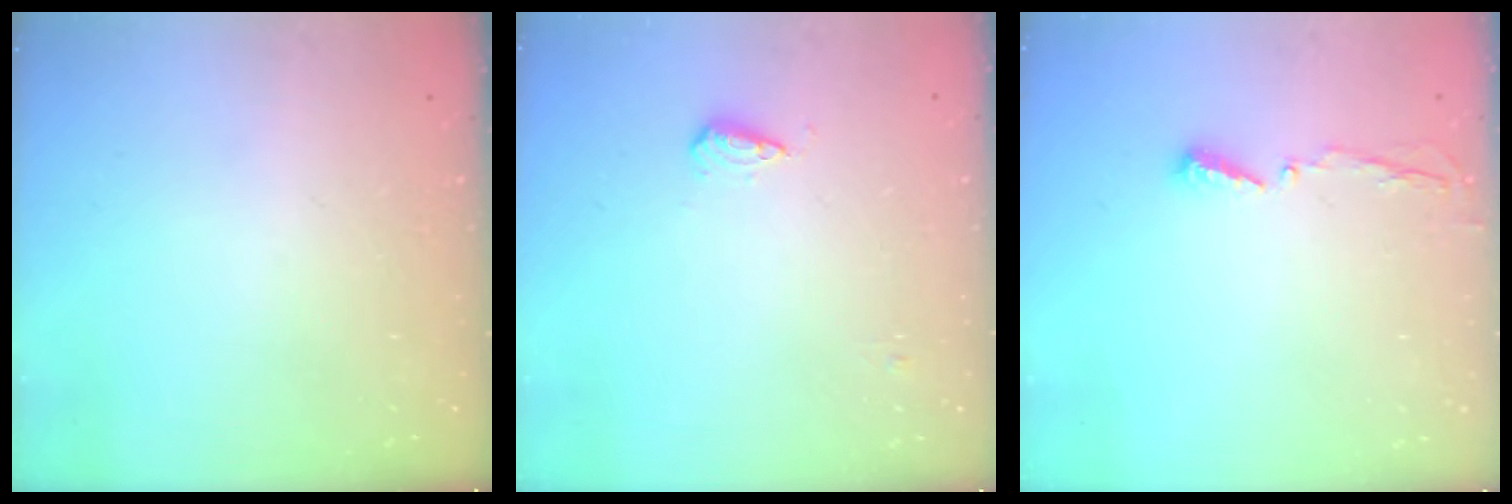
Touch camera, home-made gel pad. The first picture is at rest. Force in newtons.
{"total": 5.5, "press": 5.4, "slide": 0.9}
{"total": 3.6, "press": 3.6, "slide": 0.4}